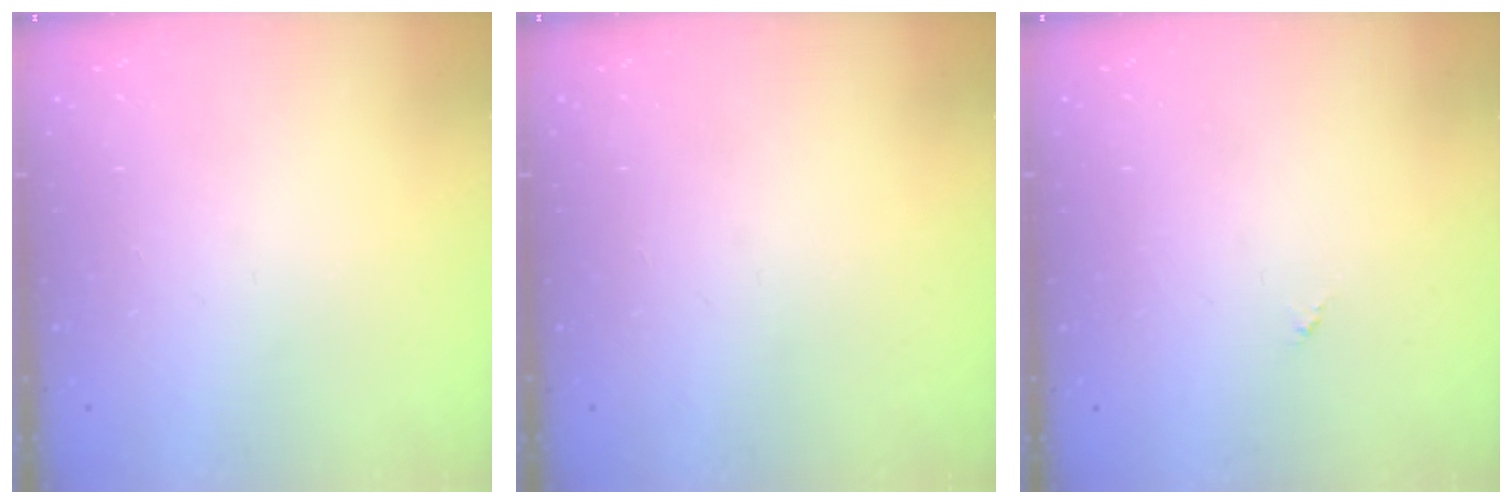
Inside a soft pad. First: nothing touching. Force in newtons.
{"total": 0.0}
{"total": 0.0}